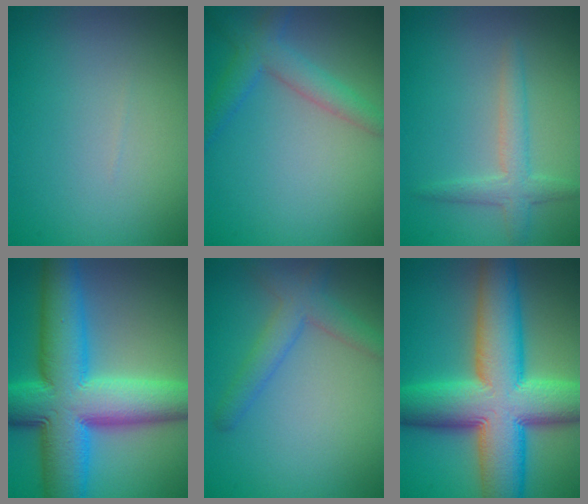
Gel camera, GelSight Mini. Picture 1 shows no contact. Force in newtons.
{"total": 2.2, "press": 2.2, "slide": 0.2}
{"total": 2.4, "press": 2.4, "slide": 0.1}
{"total": 13.6, "press": 13.6, "slide": 0.2}
{"total": 3.0, "press": 3.0, "slide": 0.1}
{"total": 14.2, "press": 14.2, "slide": 0.2}